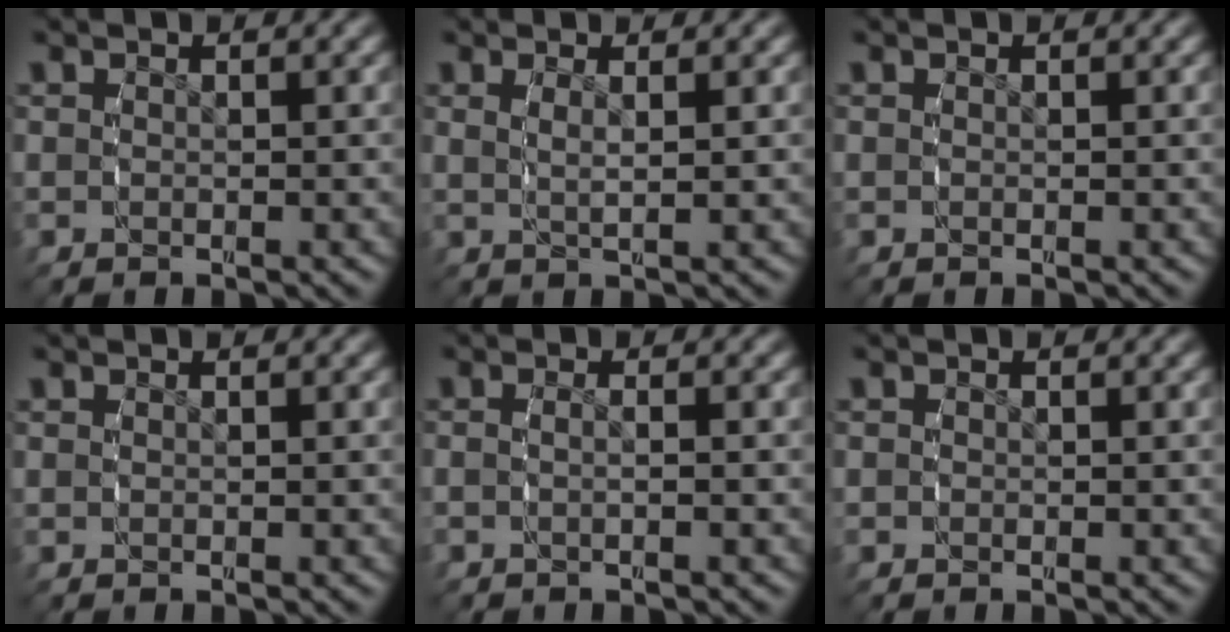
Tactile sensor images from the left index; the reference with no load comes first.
{"total": 1.8, "force": [0.8, 0.0, 1.6], "torque": [-0.031, -0.005, 0.021]}
{"total": 0.0}
{"total": 0.0}
{"total": 1.4, "force": [-0.6, 0.3, 1.2], "torque": [-0.038, -0.004, -0.011]}
{"total": 0.7, "force": [-0.1, 0.7, 0.2], "torque": [-0.012, -0.003, -0.002]}